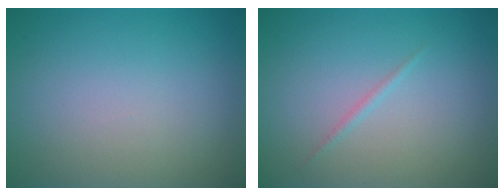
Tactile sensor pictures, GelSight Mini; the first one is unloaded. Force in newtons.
{"total": 0.6, "press": 0.6, "slide": 0.0}